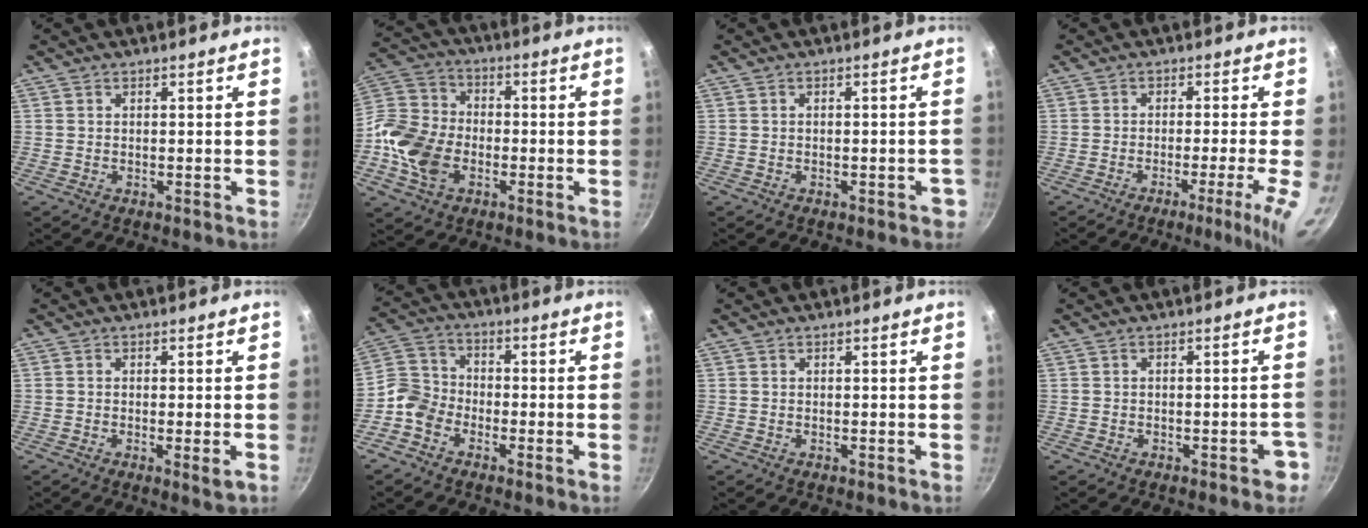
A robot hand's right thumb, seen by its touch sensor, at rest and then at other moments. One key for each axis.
{"total": 14.4, "fx": -4.0, "fy": 10.4, "fz": 9.1, "tx": -0.170, "ty": 0.025, "tz": -0.093}
{"total": 2.4, "fx": -1.1, "fy": 1.2, "fz": 1.7, "tx": -0.008, "ty": 0.014, "tz": -0.008}
{"total": 7.0, "fx": -2.7, "fy": -0.4, "fz": 6.4, "tx": -0.099, "ty": 0.007, "tz": -0.041}
{"total": 2.3, "fx": -0.6, "fy": 0.3, "fz": 2.2, "tx": -0.044, "ty": -0.007, "tz": -0.012}
{"total": 6.6, "fx": -3.6, "fy": 4.8, "fz": 2.8, "tx": -0.036, "ty": 0.041, "tz": -0.091}
{"total": 0.0}
{"total": 3.3, "fx": -1.8, "fy": 1.7, "fz": 2.3, "tx": -0.004, "ty": 0.027, "tz": -0.013}